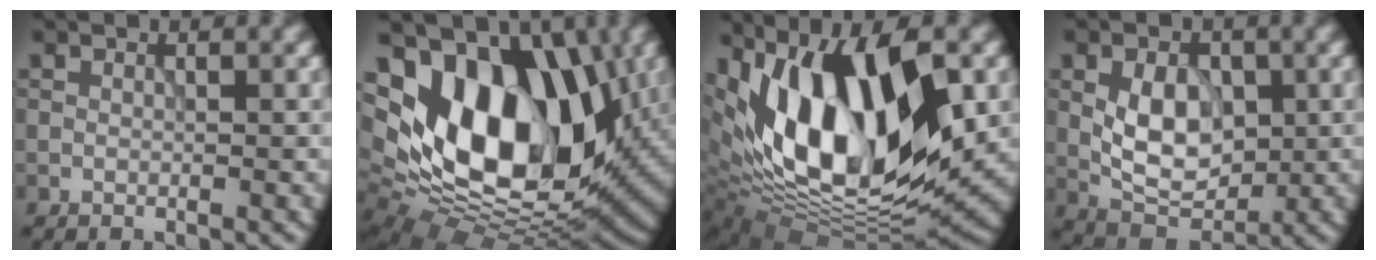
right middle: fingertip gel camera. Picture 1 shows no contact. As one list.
[{"total": 15.8, "force": [2.8, 10.1, 11.8], "torque": [-0.187, 0.005, 0.040]}, {"total": 14.5, "force": [2.1, 7.4, 12.3], "torque": [-0.210, -0.006, 0.026]}, {"total": 5.6, "force": [-0.1, 3.6, 4.3], "torque": [-0.078, -0.005, -0.001]}]